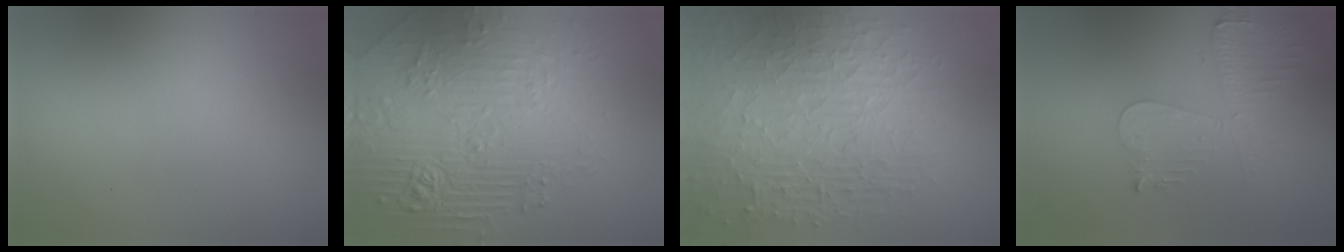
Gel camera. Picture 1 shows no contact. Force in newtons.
{"total": 8.8, "press": 6.1, "slide": 6.3}
{"total": 10.1, "press": 6.6, "slide": 7.6}
{"total": 3.9, "press": 3.4, "slide": 1.8}